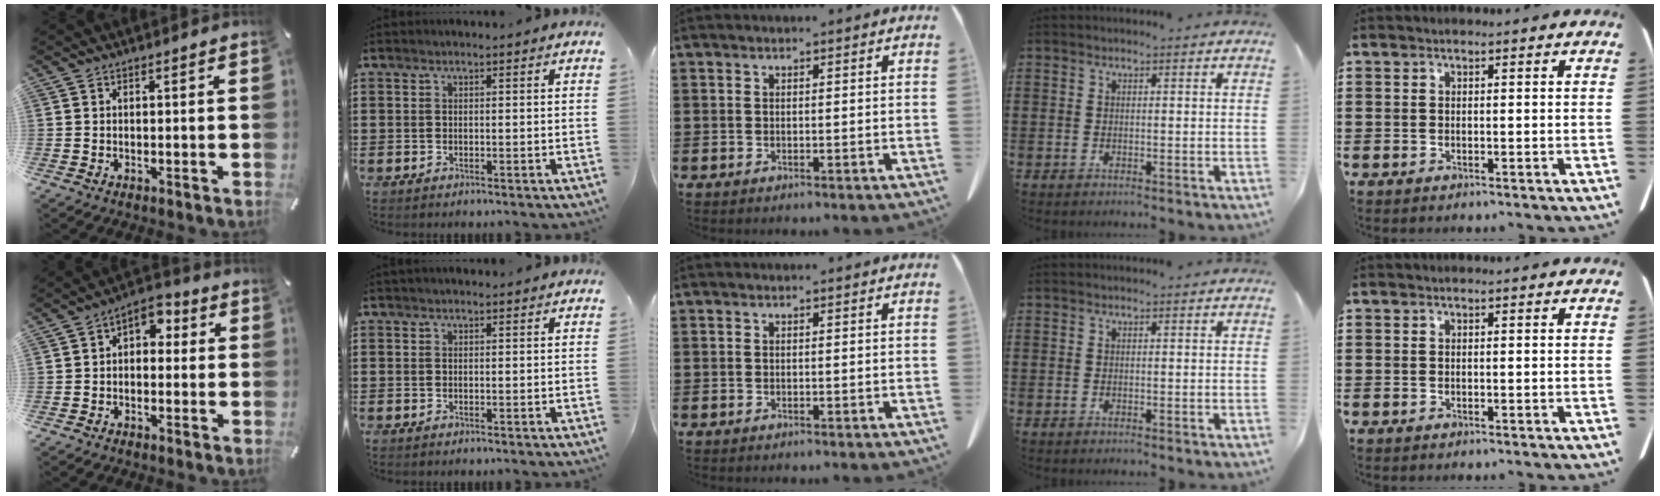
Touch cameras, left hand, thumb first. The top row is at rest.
{"thumb": {"total": 3.7, "force": [-0.2, 2.9, 2.3], "torque": [-0.038, 0.005, -0.010]}, "index": {"total": 0.5, "force": [0.4, 0.2, 0.2], "torque": [-0.005, 0.002, 0.009]}}